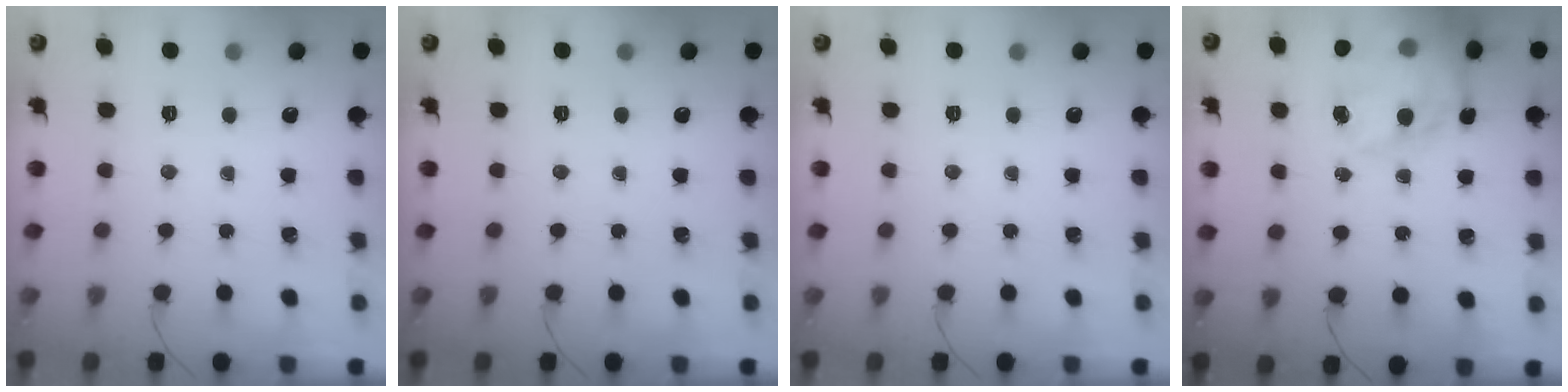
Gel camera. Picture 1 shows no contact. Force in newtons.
{"total": 0.0}
{"total": 0.0}
{"total": 20.7, "press": 20.2, "slide": 4.4}